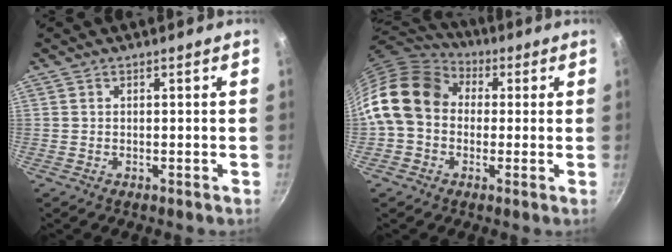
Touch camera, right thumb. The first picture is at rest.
{"total": 17.1, "force": [1.8, 13.6, 10.2], "torque": [-0.177, 0.039, 0.016]}